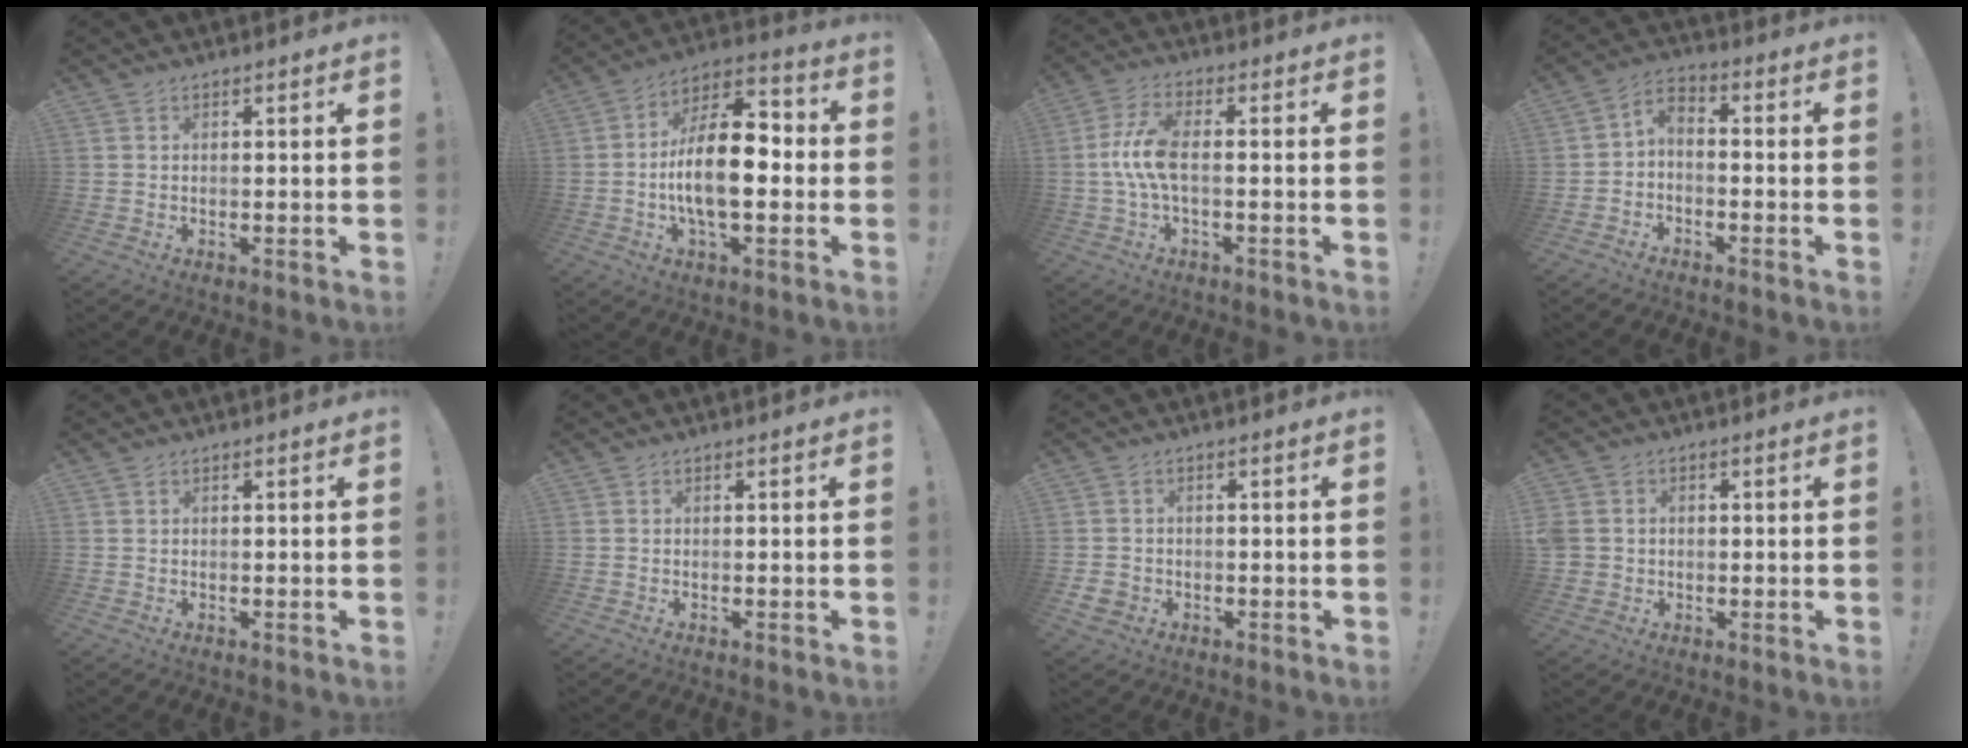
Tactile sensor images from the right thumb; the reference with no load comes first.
{"total": 17.0, "force": [-2.7, 7.8, 14.9], "torque": [-0.270, 0.013, -0.052]}
{"total": 9.2, "force": [-0.7, 3.1, 8.6], "torque": [-0.184, -0.002, -0.012]}
{"total": 4.1, "force": [-2.4, 2.3, 2.4], "torque": [-0.058, 0.009, -0.044]}
{"total": 0.0}
{"total": 0.0}
{"total": 3.0, "force": [-1.2, 2.5, 1.1], "torque": [-0.029, 0.004, -0.021]}
{"total": 4.1, "force": [-0.1, 3.7, 1.8], "torque": [-0.050, 0.008, -0.001]}